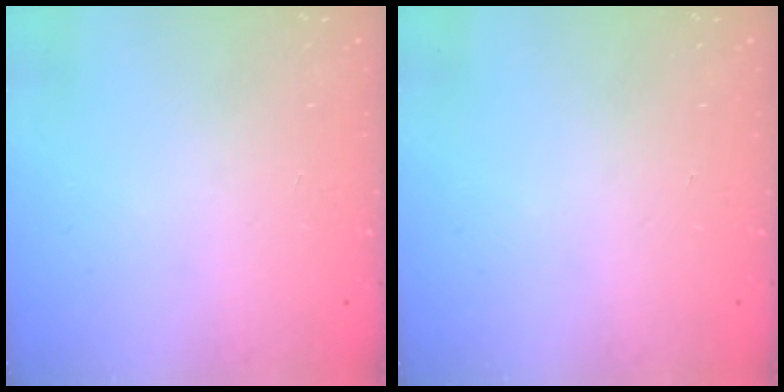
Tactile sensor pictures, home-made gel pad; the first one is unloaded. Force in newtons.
{"total": 0.0}